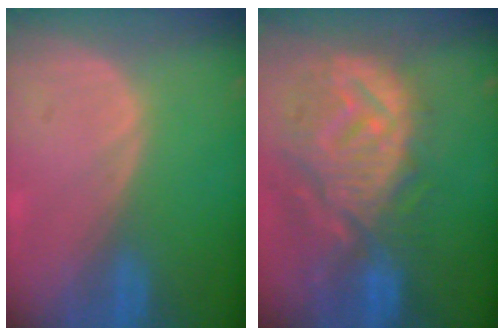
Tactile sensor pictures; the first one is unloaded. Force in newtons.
{"total": 12.4, "press": 11.1, "slide": 5.6}